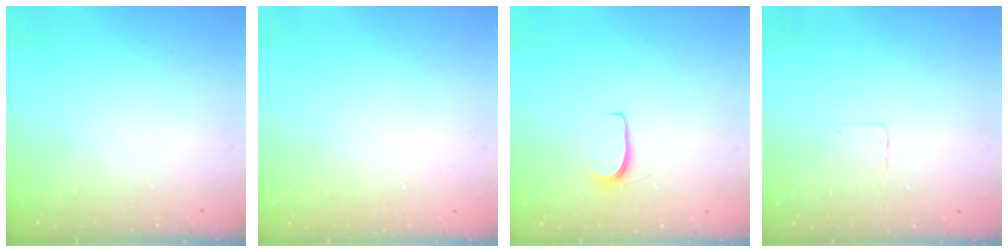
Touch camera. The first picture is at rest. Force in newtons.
{"total": 0.0}
{"total": 5.4, "press": 5.4, "slide": 0.6}
{"total": 2.3, "press": 2.3, "slide": 0.1}